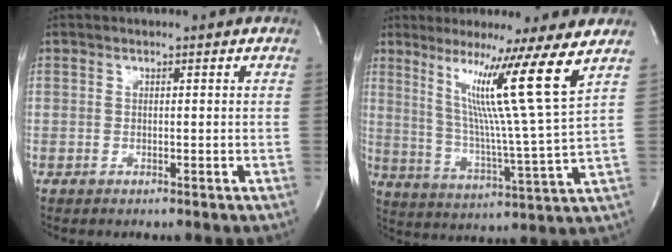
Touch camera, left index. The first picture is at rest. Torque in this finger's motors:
{"motor_torque": [1.46, -0.67, 0.31, 0.20]}